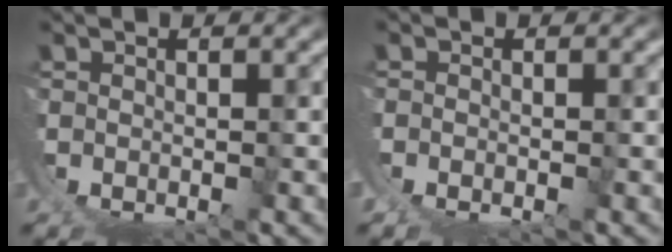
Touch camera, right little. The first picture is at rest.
{"total": 0.6, "force": [0.0, 0.2, 0.5], "torque": [-0.014, -0.001, 0.000]}